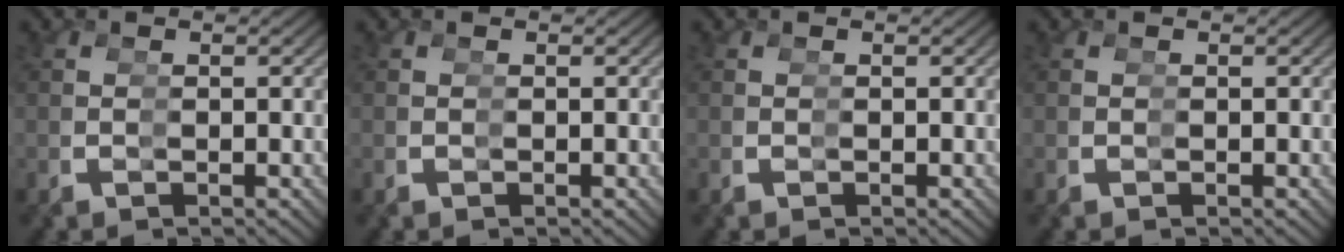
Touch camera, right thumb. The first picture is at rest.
{"total": 0.0}
{"total": 0.0}
{"total": 0.0}